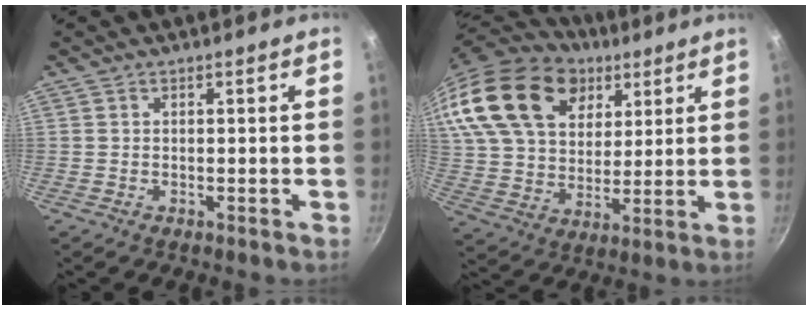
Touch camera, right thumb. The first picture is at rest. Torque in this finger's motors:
{"motor_torque": [0.71, 4.30, 0.93, -0.26, 0.28]}